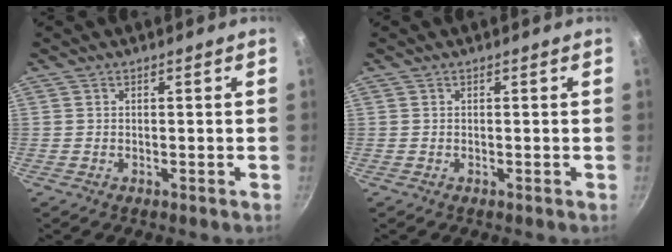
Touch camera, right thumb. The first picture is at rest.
{"total": 0.0}